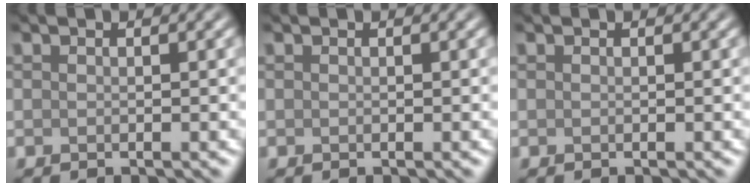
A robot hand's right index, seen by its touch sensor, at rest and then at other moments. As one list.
[{"total": 0.0}, {"total": 0.0}]